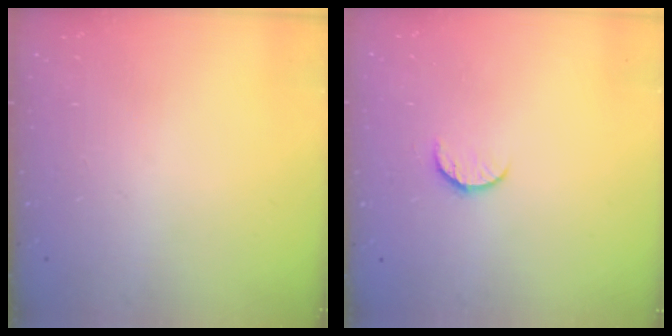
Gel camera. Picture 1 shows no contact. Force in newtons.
{"total": 5.9, "press": 5.9, "slide": 0.5}